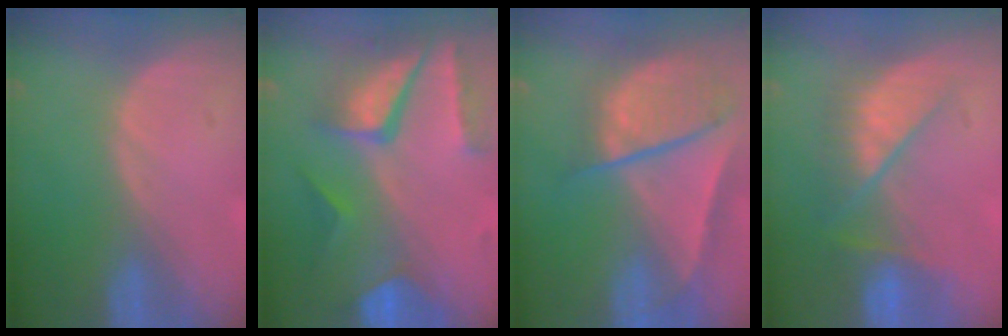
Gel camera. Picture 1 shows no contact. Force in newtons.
{"total": 10.4, "press": 8.8, "slide": 5.5}
{"total": 9.4, "press": 8.1, "slide": 4.7}
{"total": 7.2, "press": 7.2, "slide": 0.6}